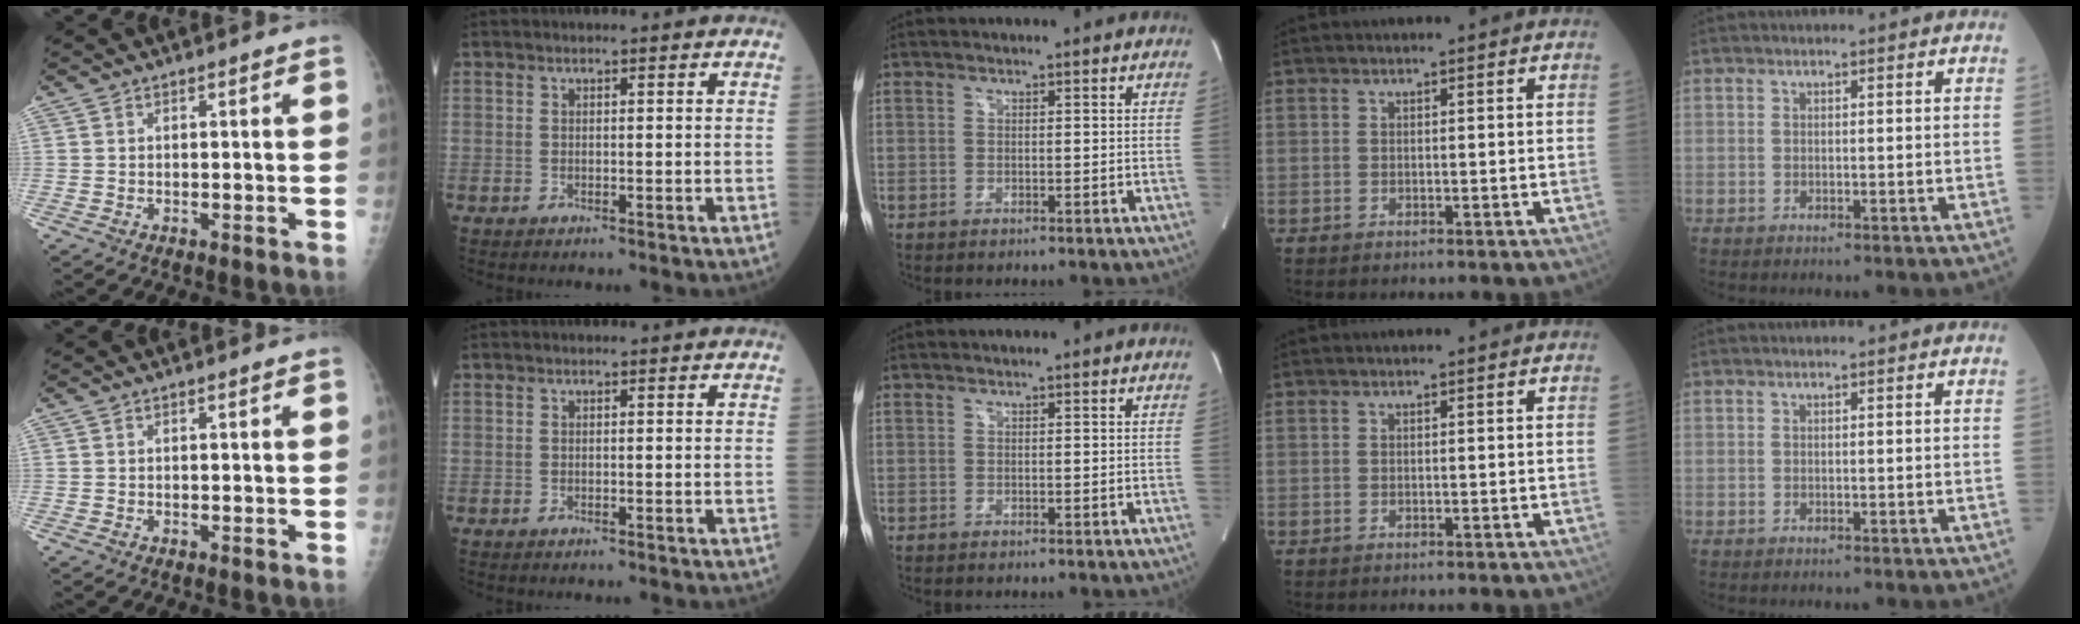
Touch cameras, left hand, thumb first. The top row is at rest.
{}